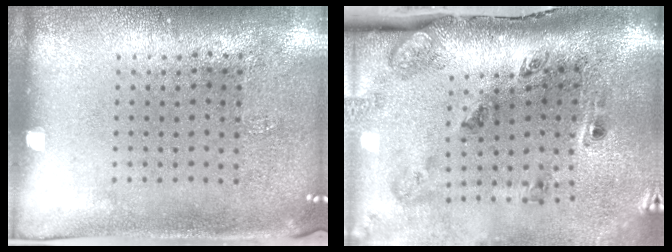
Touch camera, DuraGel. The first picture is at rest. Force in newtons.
{"total": 2.9, "press": 1.8, "slide": 2.3}